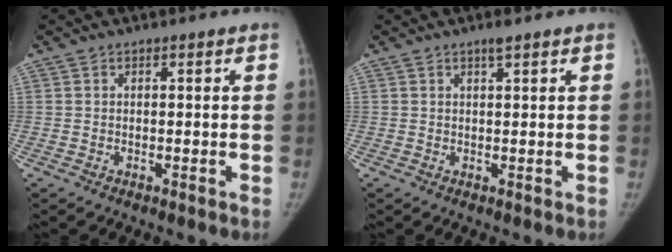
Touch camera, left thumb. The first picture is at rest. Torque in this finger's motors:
{"motor_torque": [0.16, -0.05, 0.23, -0.18, 0.02]}